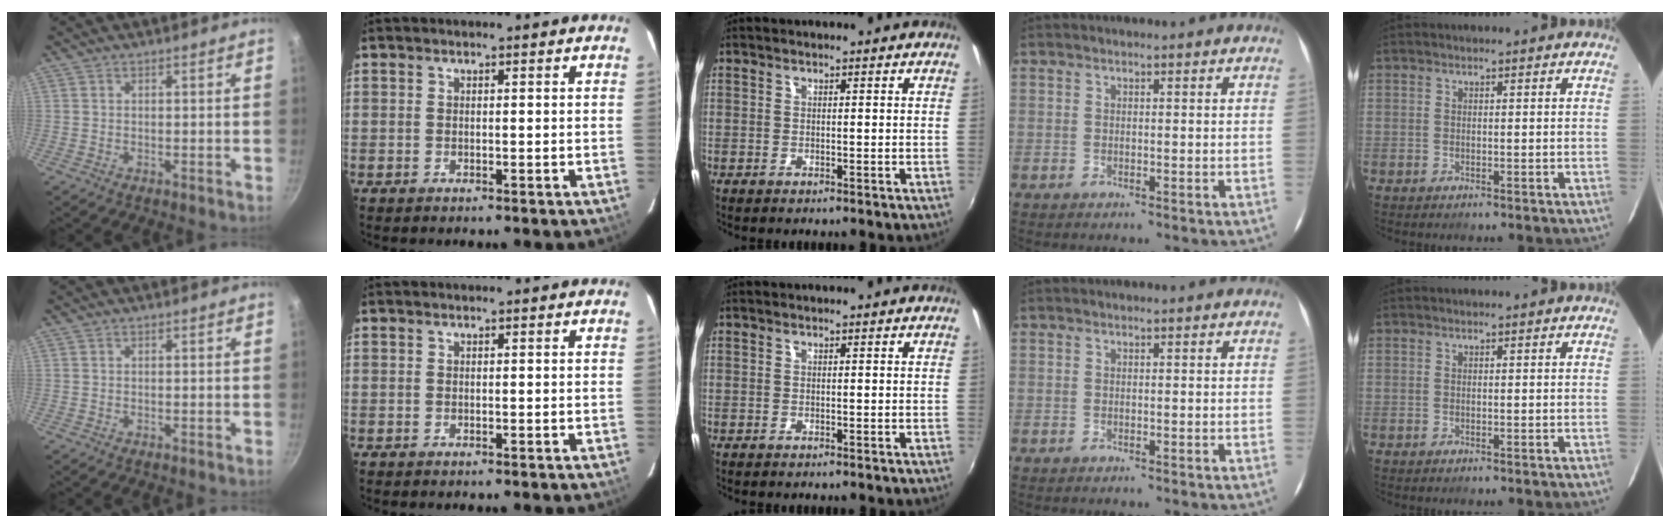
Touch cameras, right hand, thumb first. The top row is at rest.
{}